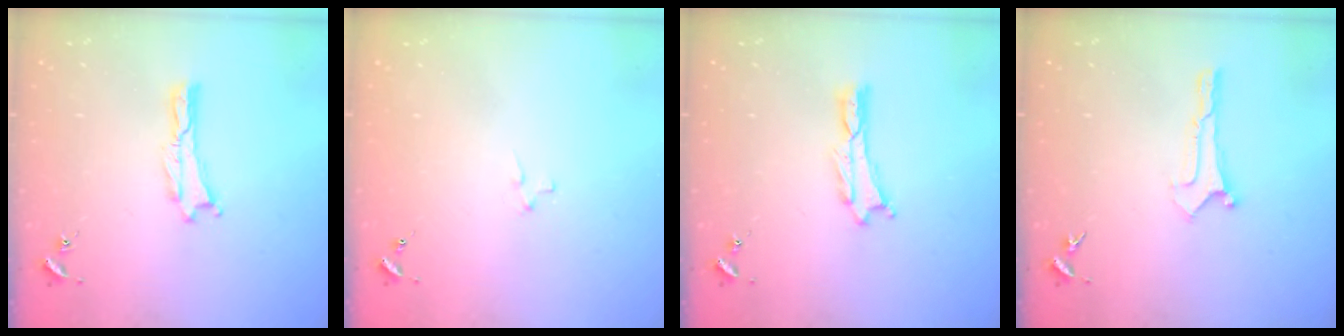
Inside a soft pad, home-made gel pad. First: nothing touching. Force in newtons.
{"total": 2.0, "press": 2.0, "slide": 0.2}
{"total": 0.0}
{"total": 0.0}